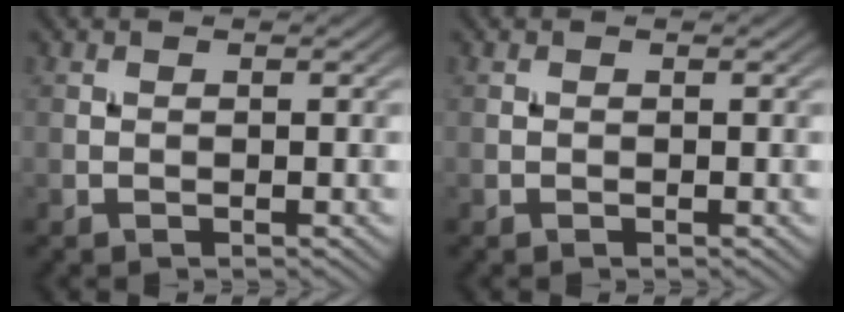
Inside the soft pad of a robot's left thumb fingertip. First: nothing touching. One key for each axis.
{"total": 0.0}